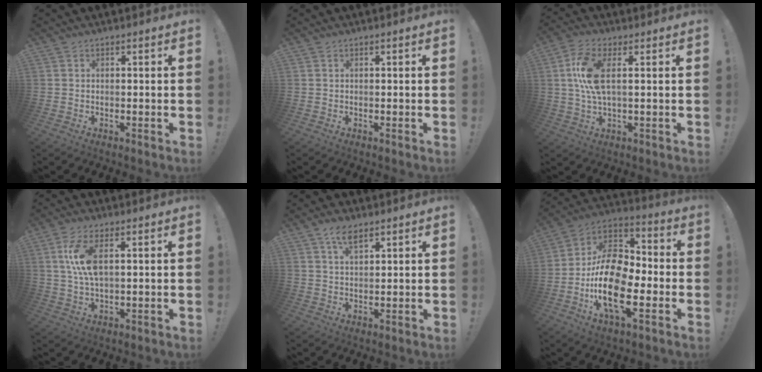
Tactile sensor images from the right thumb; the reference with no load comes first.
{"total": 0.0}
{"total": 10.5, "force": [1.8, 3.7, 9.7], "torque": [-0.188, -0.013, 0.029]}
{"total": 9.1, "force": [2.2, 3.5, 8.2], "torque": [-0.162, -0.011, 0.035]}
{"total": 5.4, "force": [3.5, 2.2, 3.5], "torque": [-0.066, -0.013, 0.062]}
{"total": 20.8, "force": [-5.9, 11.2, 16.5], "torque": [-0.329, 0.029, -0.093]}